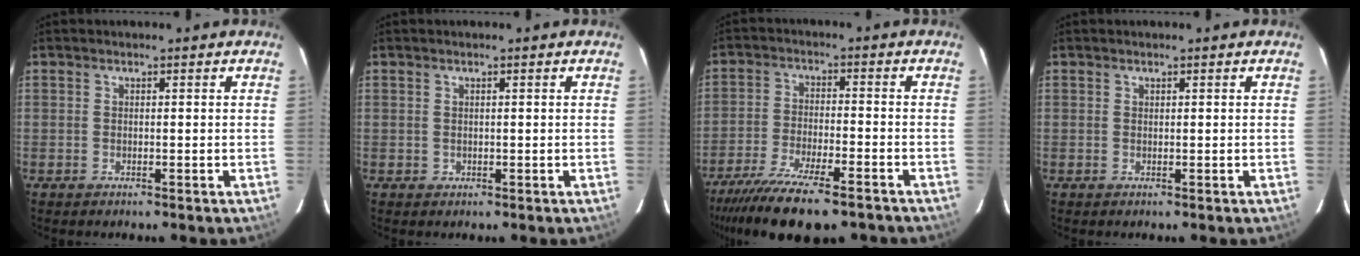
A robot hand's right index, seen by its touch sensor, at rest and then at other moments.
{"total": 0.7, "force": [0.1, 0.7, 0.1], "torque": [0.003, 0.003, 0.002]}
{"total": 17.0, "force": [-13.5, 3.9, 9.6], "torque": [-0.199, -0.041, -0.221]}
{"total": 0.0}